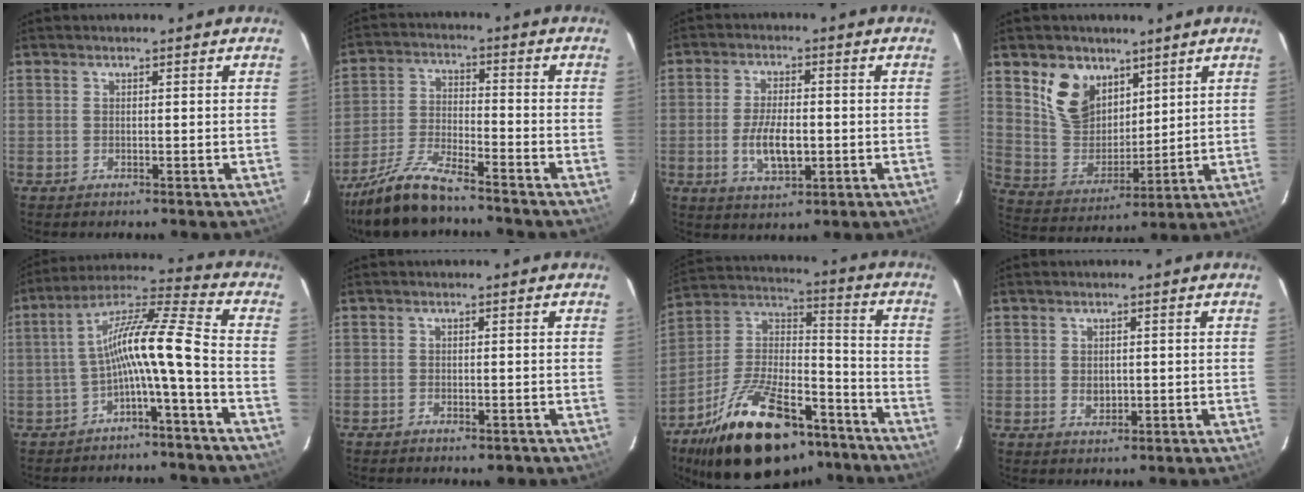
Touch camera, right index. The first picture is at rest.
{"total": 12.8, "force": [-10.6, 2.3, 6.8], "torque": [-0.147, -0.013, -0.203]}
{"total": 8.0, "force": [-1.7, 3.5, 6.9], "torque": [-0.139, -0.006, -0.027]}
{"total": 12.1, "force": [6.9, 8.3, 5.5], "torque": [-0.115, 0.014, 0.150]}
{"total": 11.0, "force": [-3.7, 0.0, 10.4], "torque": [-0.204, 0.021, -0.068]}
{"total": 2.6, "force": [-2.0, 1.2, 1.2], "torque": [-0.026, -0.003, -0.028]}
{"total": 27.8, "force": [-18.6, 12.5, 16.4], "torque": [-0.304, 0.025, -0.287]}
{"total": 2.4, "force": [-0.2, 1.9, 1.5], "torque": [-0.023, -0.001, -0.001]}